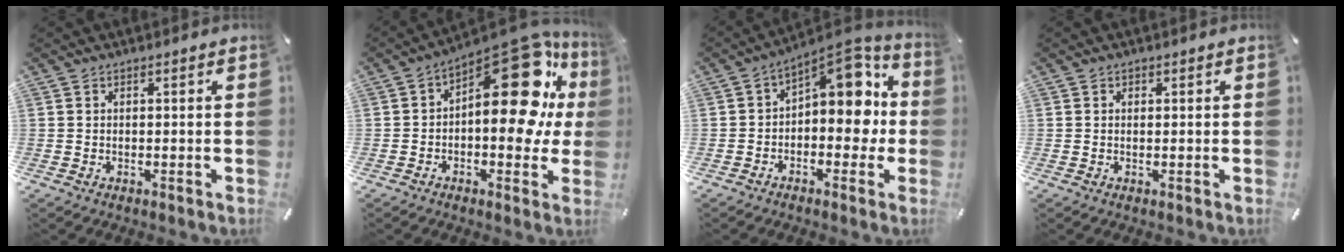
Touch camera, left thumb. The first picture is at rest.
{"total": 23.6, "force": [7.6, 11.8, 19.0], "torque": [-0.239, -0.070, 0.132]}
{"total": 11.1, "force": [3.2, 7.1, 7.9], "torque": [-0.091, -0.044, 0.054]}
{"total": 0.6, "force": [0.2, 0.4, 0.4], "torque": [0.001, -0.002, 0.001]}